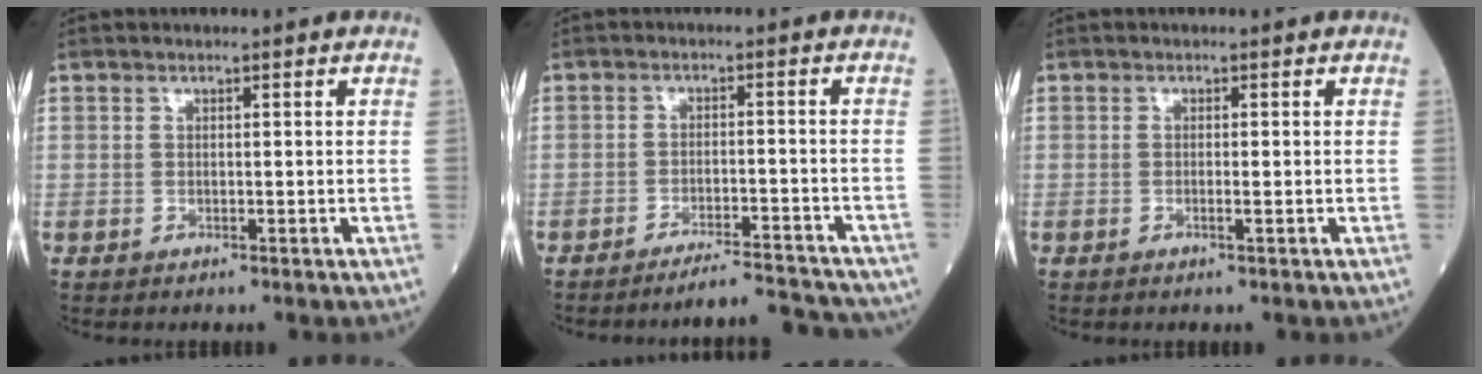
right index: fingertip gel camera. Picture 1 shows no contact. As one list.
[{"total": 7.2, "force": [-7.1, 0.4, 0.9], "torque": [-0.001, 0.011, -0.106]}, {"total": 0.8, "force": [-0.2, -0.1, 0.8], "torque": [-0.017, 0.000, -0.004]}]